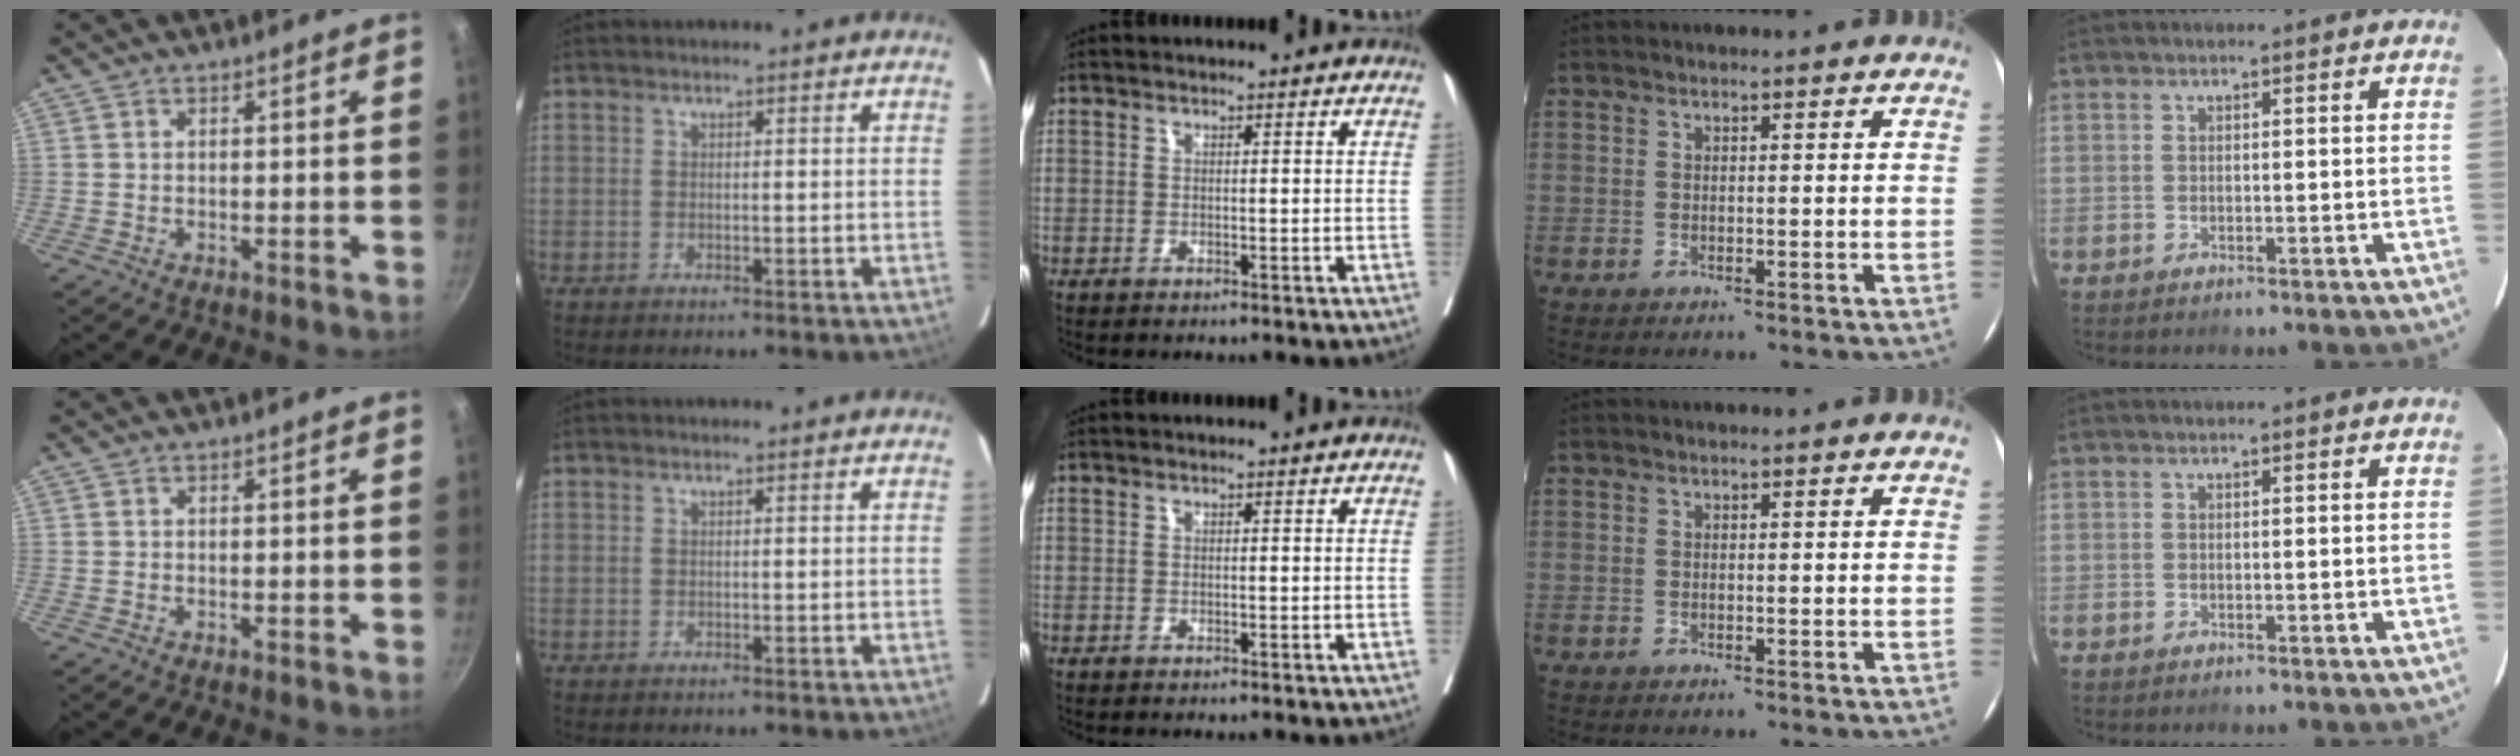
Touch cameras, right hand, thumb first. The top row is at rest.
{}